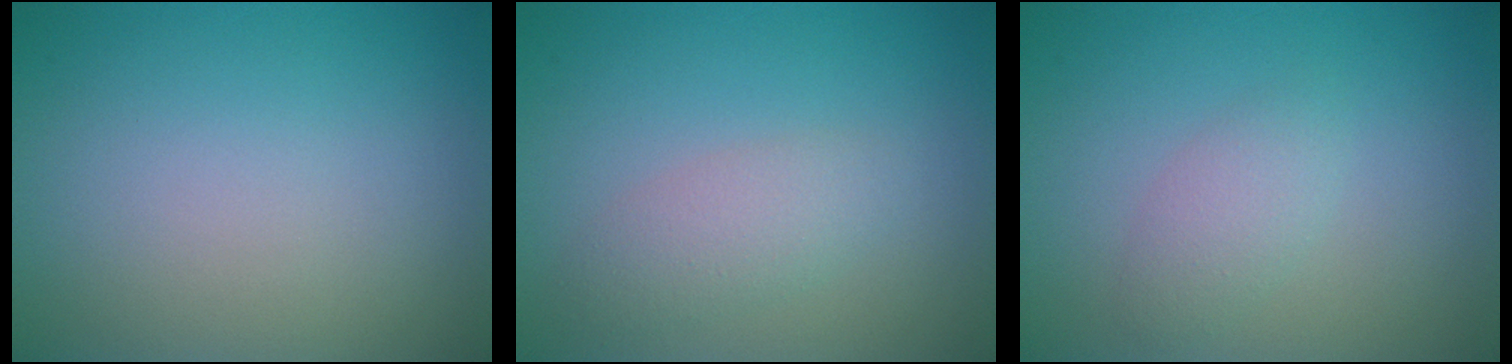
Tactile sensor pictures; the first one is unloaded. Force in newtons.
{"total": 2.3, "press": 2.3, "slide": 0.1}
{"total": 1.8, "press": 1.8, "slide": 0.1}